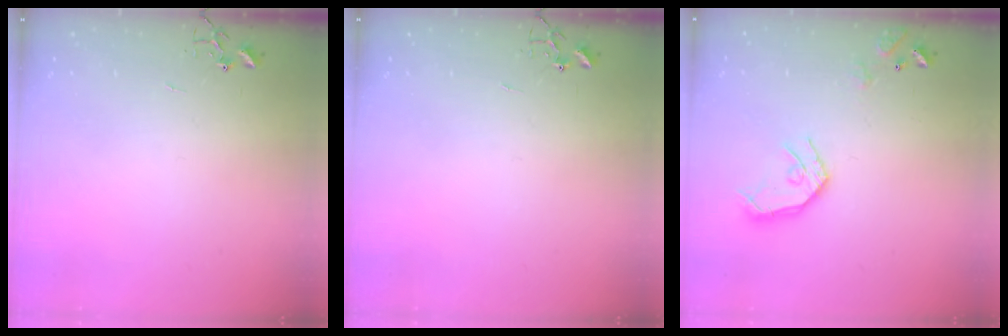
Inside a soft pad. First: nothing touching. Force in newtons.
{"total": 0.0}
{"total": 12.7, "press": 12.6, "slide": 1.6}